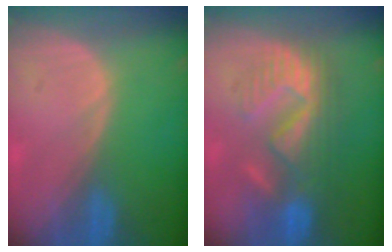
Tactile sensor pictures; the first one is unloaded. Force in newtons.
{"total": 9.0, "press": 8.9, "slide": 1.6}